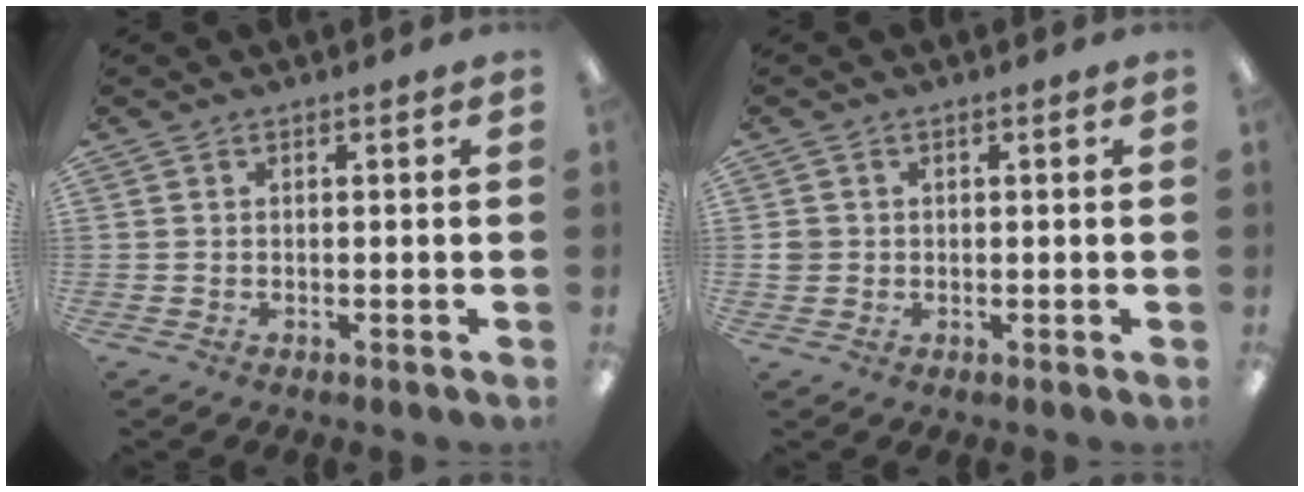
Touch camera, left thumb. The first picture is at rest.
{"total": 1.8, "force": [0.0, 1.8, 0.4], "torque": [-0.008, 0.004, -0.001]}